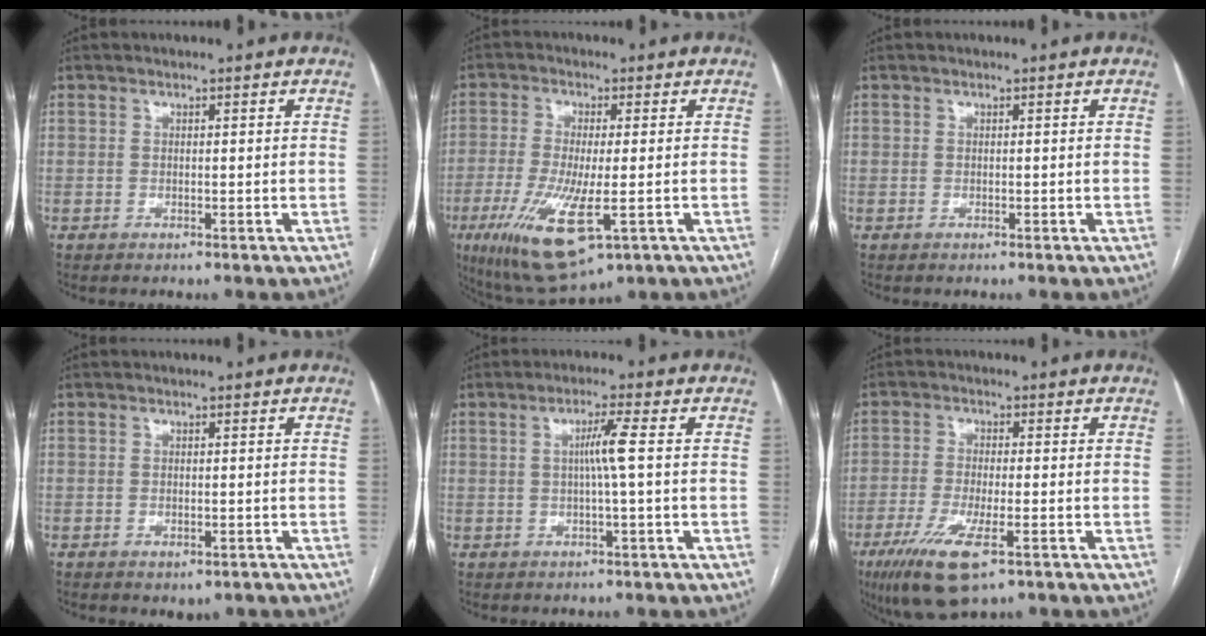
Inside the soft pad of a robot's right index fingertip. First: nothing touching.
{"total": 12.2, "force": [-4.2, 2.9, 11.1], "torque": [-0.219, -0.035, -0.064]}
{"total": 0.0}
{"total": 2.1, "force": [-1.1, 1.4, 1.1], "torque": [-0.009, -0.001, -0.004]}
{"total": 3.9, "force": [0.3, -0.8, 3.8], "torque": [-0.069, 0.003, 0.005]}
{"total": 10.1, "force": [-5.4, 2.3, 8.2], "torque": [-0.156, -0.026, -0.089]}